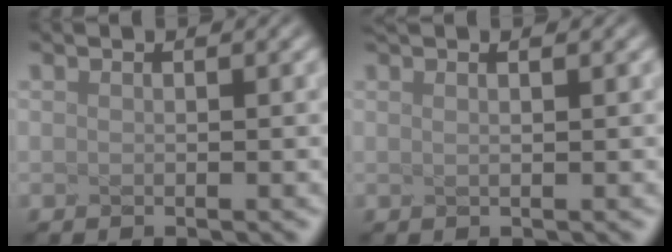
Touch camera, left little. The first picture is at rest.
{"total": 2.1, "force": [1.1, 0.9, 1.6], "torque": [-0.022, 0.032, 0.010]}